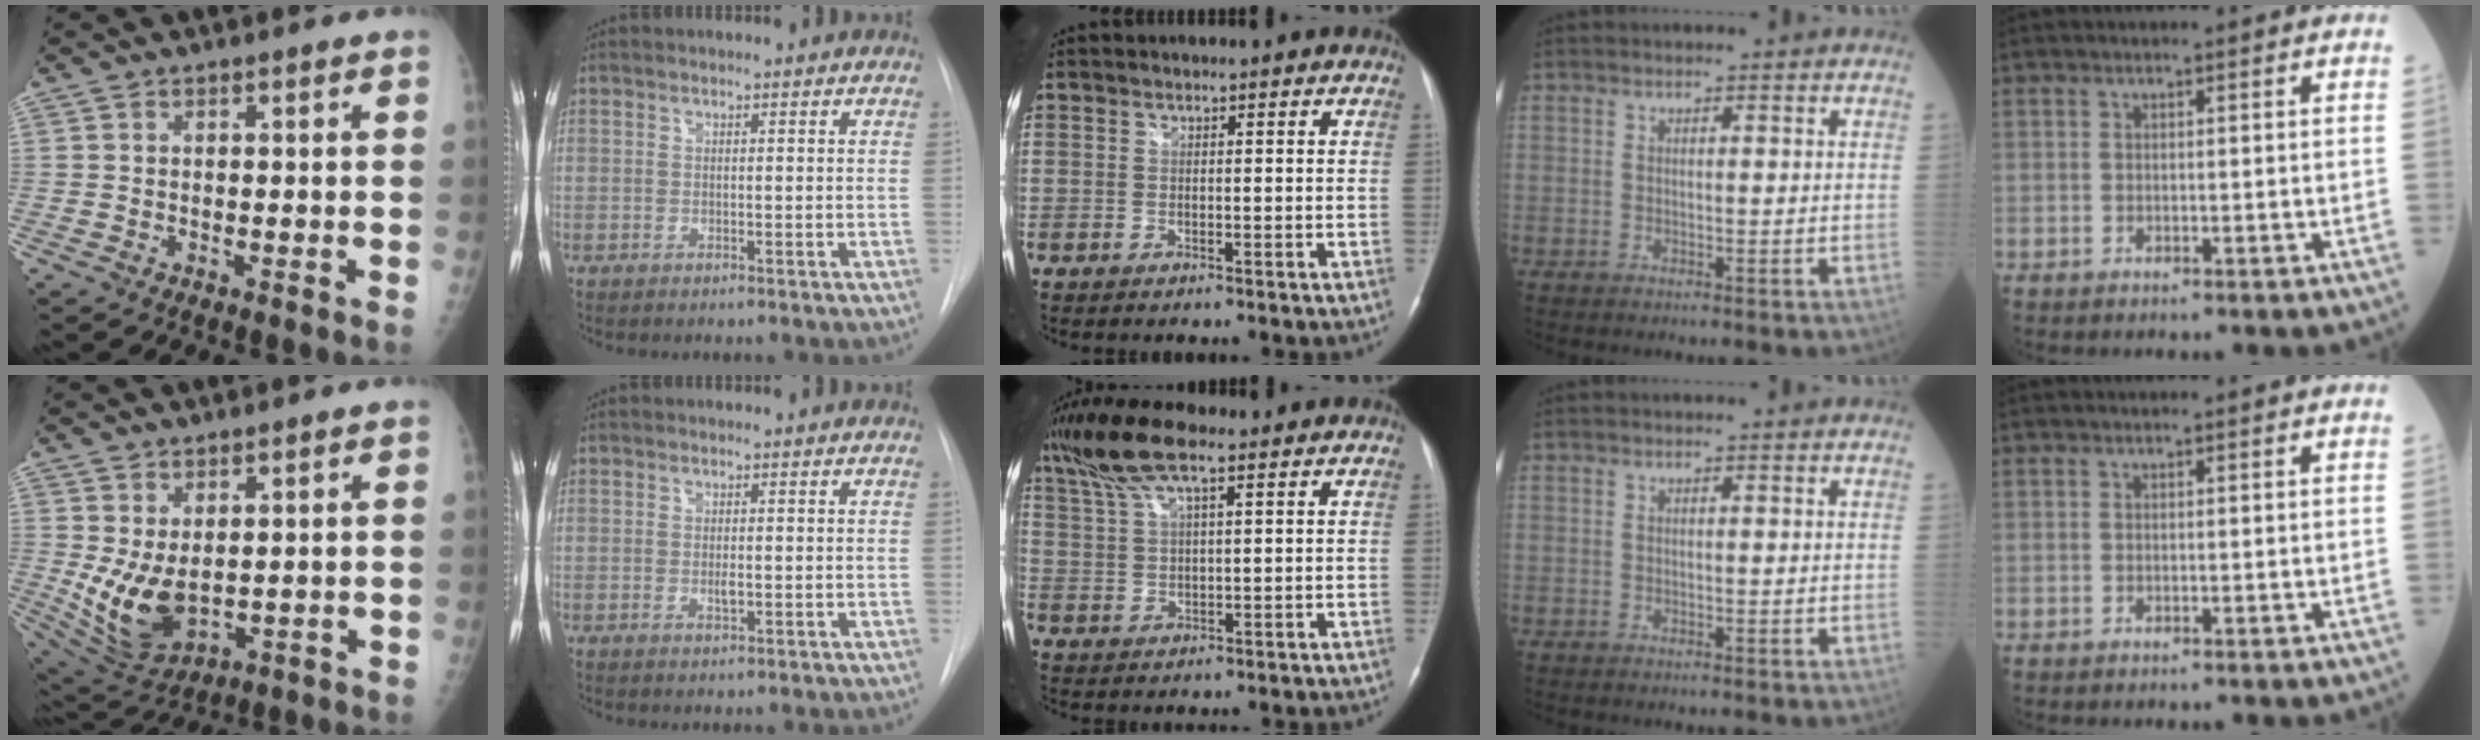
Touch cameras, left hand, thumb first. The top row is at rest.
{"thumb": {"total": 10.2, "force": [0.7, 6.2, 8.1], "torque": [-0.139, -0.024, 0.038]}, "index": {"total": 1.0, "force": [-0.1, 0.3, 0.9], "torque": [-0.017, -0.002, -0.002]}, "middle": {"total": 9.3, "force": [6.1, 2.1, 6.7], "torque": [-0.144, 0.027, 0.115]}}